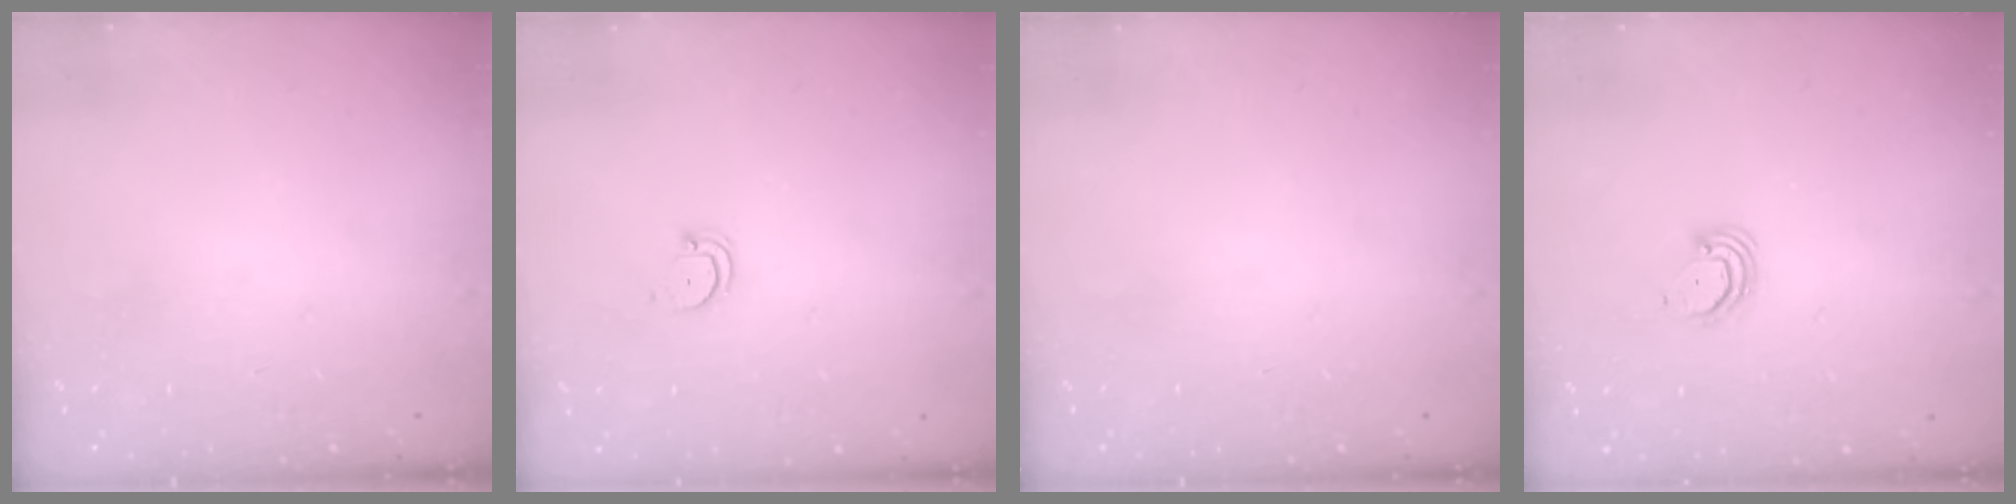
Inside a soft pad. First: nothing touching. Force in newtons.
{"total": 2.6, "press": 2.6, "slide": 0.0}
{"total": 0.0}
{"total": 3.1, "press": 3.1, "slide": 0.2}